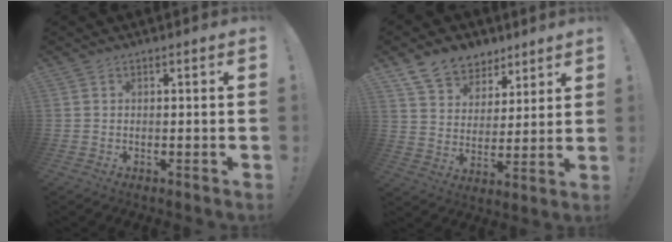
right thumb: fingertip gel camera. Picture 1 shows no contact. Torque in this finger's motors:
{"motor_torque": [1.28, 1.44, 0.30, 0.10, 0.00]}